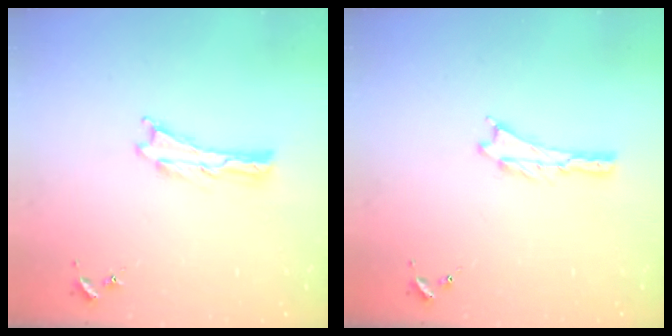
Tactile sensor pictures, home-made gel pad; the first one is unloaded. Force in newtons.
{"total": 0.5, "press": 0.5, "slide": 0.2}